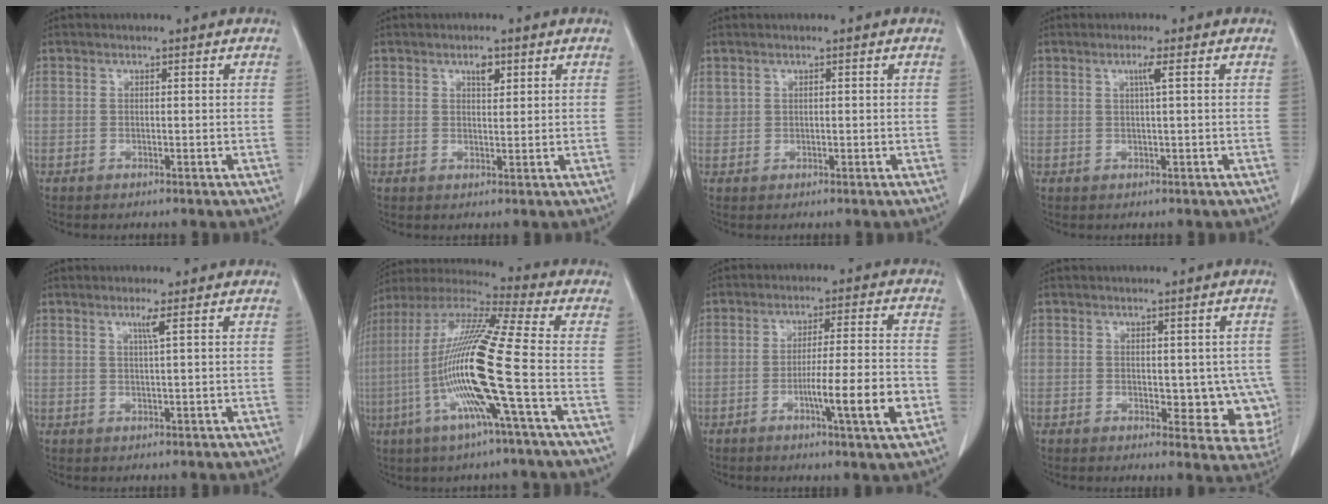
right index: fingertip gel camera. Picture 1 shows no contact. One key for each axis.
{"total": 2.2, "fx": 1.3, "fy": 0.9, "fz": 1.6, "tx": -0.026, "ty": -0.002, "tz": 0.022}
{"total": 0.8, "fx": 0.7, "fy": 0.4, "fz": -0.1, "tx": 0.010, "ty": 0.002, "tz": 0.013}
{"total": 1.7, "fx": 0.6, "fy": -0.5, "fz": 1.6, "tx": -0.032, "ty": -0.002, "tz": 0.012}
{"total": 1.7, "fx": 0.8, "fy": -0.6, "fz": 1.4, "tx": -0.032, "ty": -0.004, "tz": 0.018}
{"total": 17.9, "fx": -4.3, "fy": -1.1, "fz": 17.4, "tx": -0.351, "ty": -0.009, "tz": -0.098}
{"total": 9.6, "fx": -3.2, "fy": -0.3, "fz": 9.0, "tx": -0.140, "ty": -0.008, "tz": -0.052}
{"total": 8.0, "fx": -0.6, "fy": 4.7, "fz": 6.5, "tx": -0.047, "ty": -0.001, "tz": 0.004}